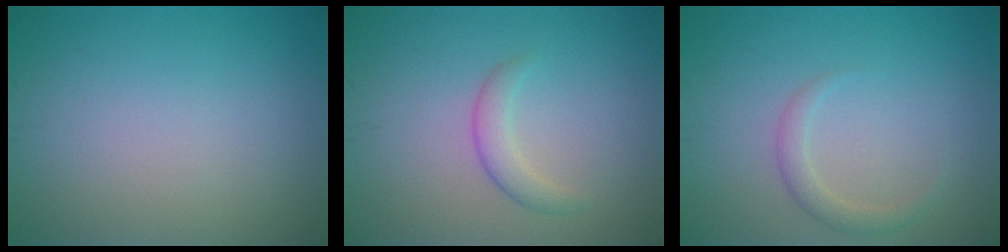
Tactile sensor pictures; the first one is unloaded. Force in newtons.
{"total": 1.9, "press": 1.9, "slide": 0.1}
{"total": 1.6, "press": 1.6, "slide": 0.1}